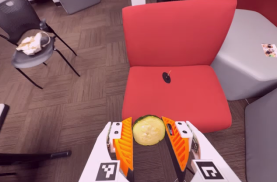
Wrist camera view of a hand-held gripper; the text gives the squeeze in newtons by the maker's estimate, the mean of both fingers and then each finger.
{"total": 9.1, "left": 9.3, "right": 9.0}